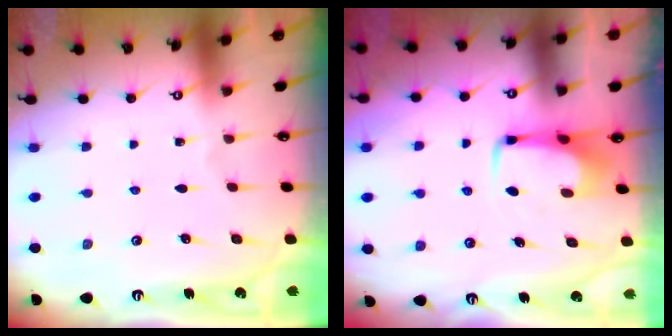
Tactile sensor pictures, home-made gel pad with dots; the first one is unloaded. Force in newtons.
{"total": 3.9, "press": 3.9, "slide": 0.2}